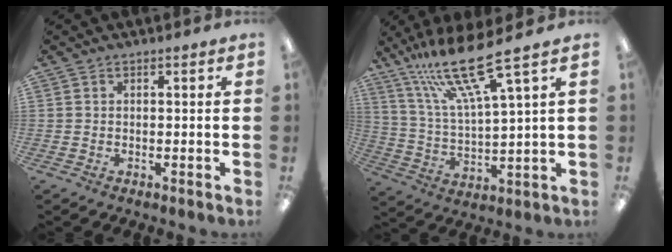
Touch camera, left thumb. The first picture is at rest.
{"total": 17.7, "force": [12.6, 2.8, 12.1], "torque": [-0.243, -0.066, 0.209]}